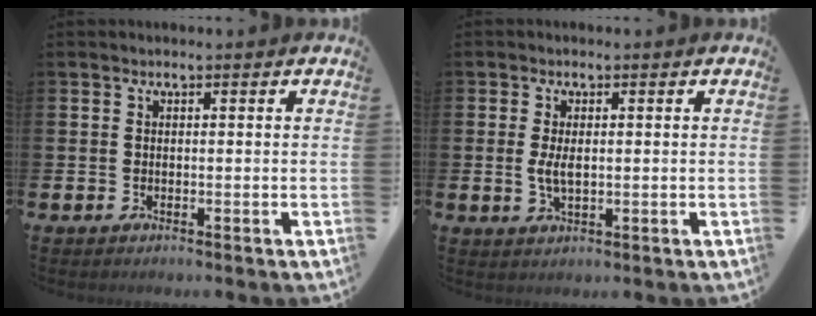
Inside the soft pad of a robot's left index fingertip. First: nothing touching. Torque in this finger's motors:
{"motor_torque": [0.67, -0.11, 0.08, 0.13]}